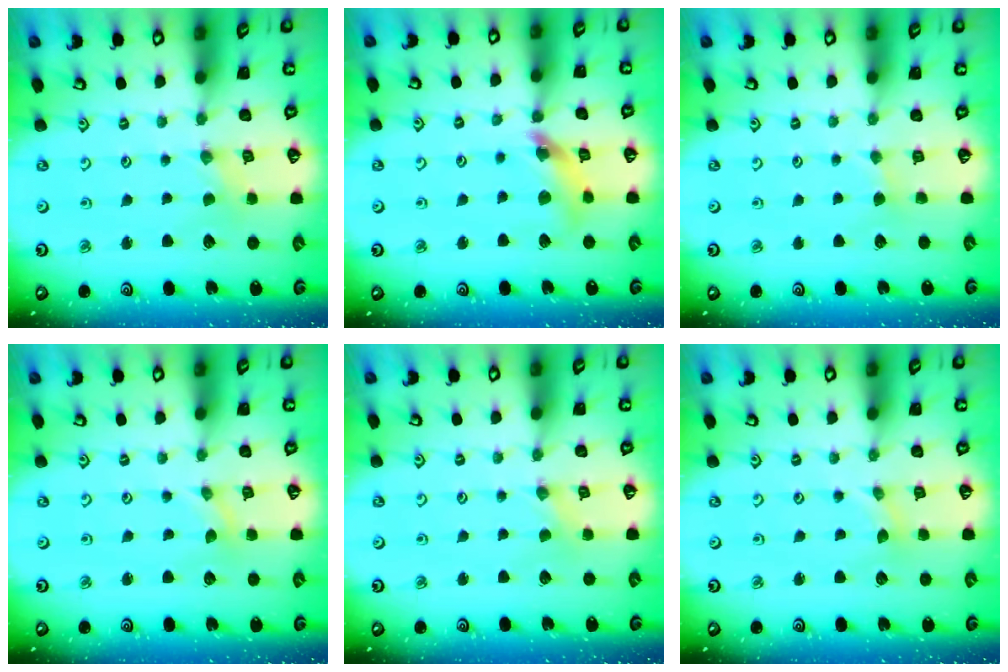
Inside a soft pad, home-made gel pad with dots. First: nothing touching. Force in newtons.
{"total": 12.0, "press": 11.9, "slide": 1.3}
{"total": 1.1, "press": 1.1, "slide": 0.3}
{"total": 0.0}
{"total": 0.0}
{"total": 0.7, "press": 0.7, "slide": 0.1}